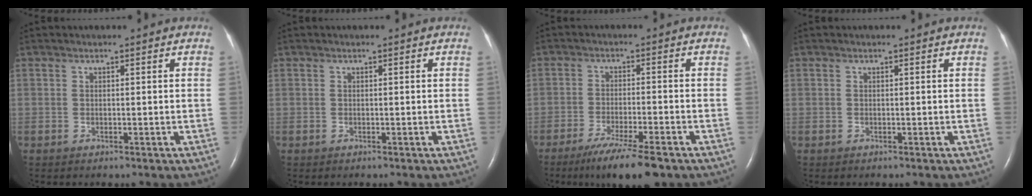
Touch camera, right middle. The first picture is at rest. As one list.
[{"total": 0.0}, {"total": 9.3, "force": [-6.7, 0.6, 6.4], "torque": [-0.106, -0.023, -0.107]}, {"total": 0.0}]